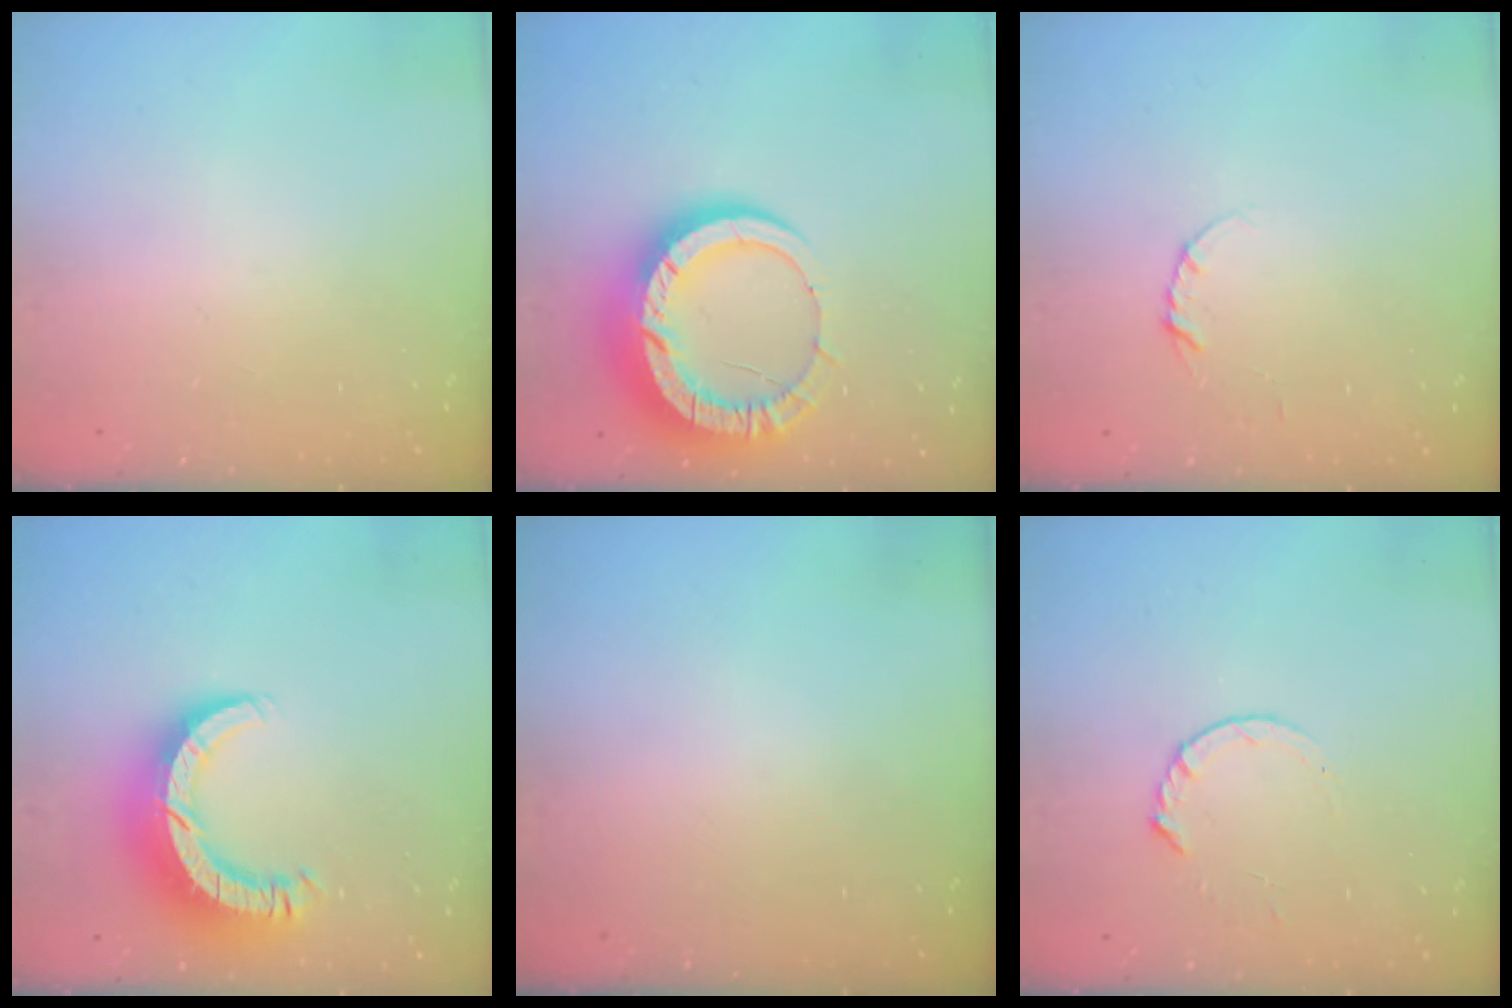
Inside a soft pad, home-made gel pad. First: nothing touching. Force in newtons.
{"total": 16.0, "press": 15.9, "slide": 1.7}
{"total": 3.7, "press": 3.7, "slide": 0.4}
{"total": 11.5, "press": 11.5, "slide": 1.1}
{"total": 0.0}
{"total": 4.2, "press": 4.2, "slide": 0.5}